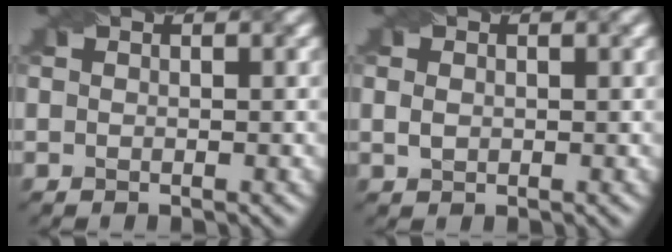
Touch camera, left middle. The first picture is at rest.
{"total": 1.4, "force": [0.2, 1.0, 0.9], "torque": [-0.021, 0.000, 0.006]}